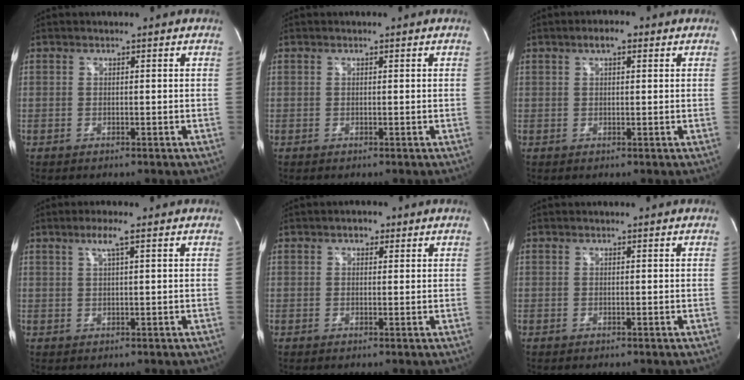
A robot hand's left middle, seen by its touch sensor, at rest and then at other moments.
{"total": 0.0}
{"total": 2.9, "force": [1.7, 1.0, 2.1], "torque": [-0.041, 0.014, 0.025]}
{"total": 2.7, "force": [1.6, -0.2, 2.2], "torque": [-0.048, 0.004, 0.028]}
{"total": 1.8, "force": [1.1, 1.1, 0.9], "torque": [-0.017, 0.011, 0.015]}
{"total": 0.0}